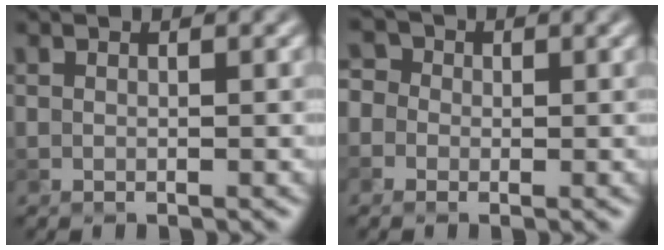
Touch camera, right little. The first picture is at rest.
{"total": 2.7, "force": [0.2, 2.5, 1.0], "torque": [-0.001, 0.016, -0.020]}